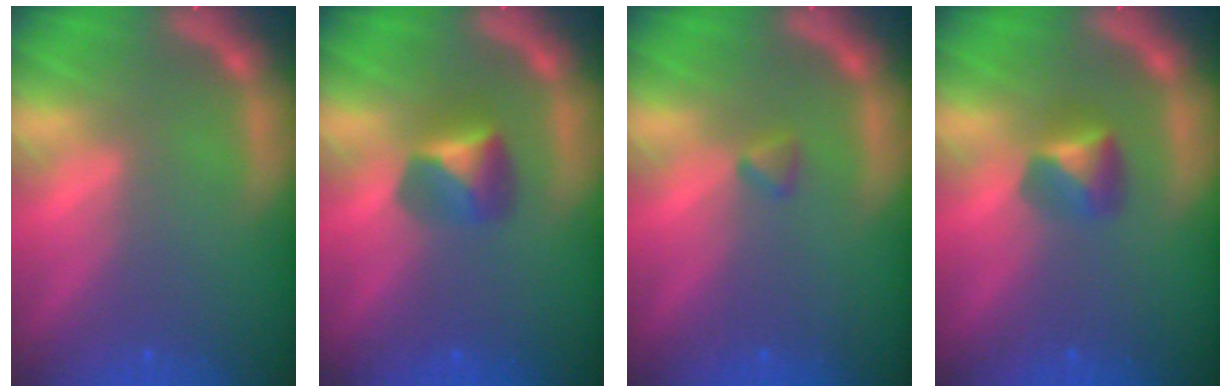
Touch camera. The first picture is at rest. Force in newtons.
{"total": 2.9}
{"total": 0.9}
{"total": 2.4}